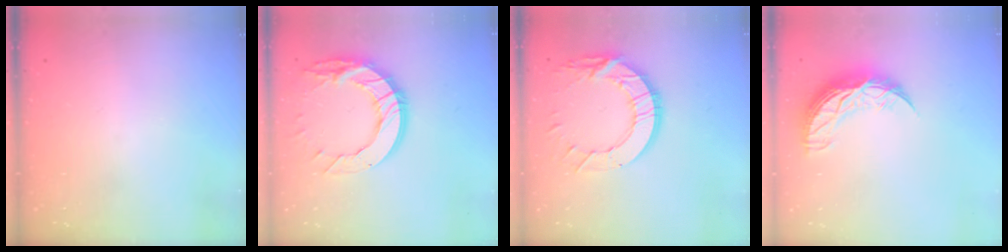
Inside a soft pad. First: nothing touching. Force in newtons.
{"total": 15.9, "press": 15.9, "slide": 1.3}
{"total": 15.3, "press": 15.2, "slide": 1.3}
{"total": 11.5, "press": 11.5, "slide": 0.9}